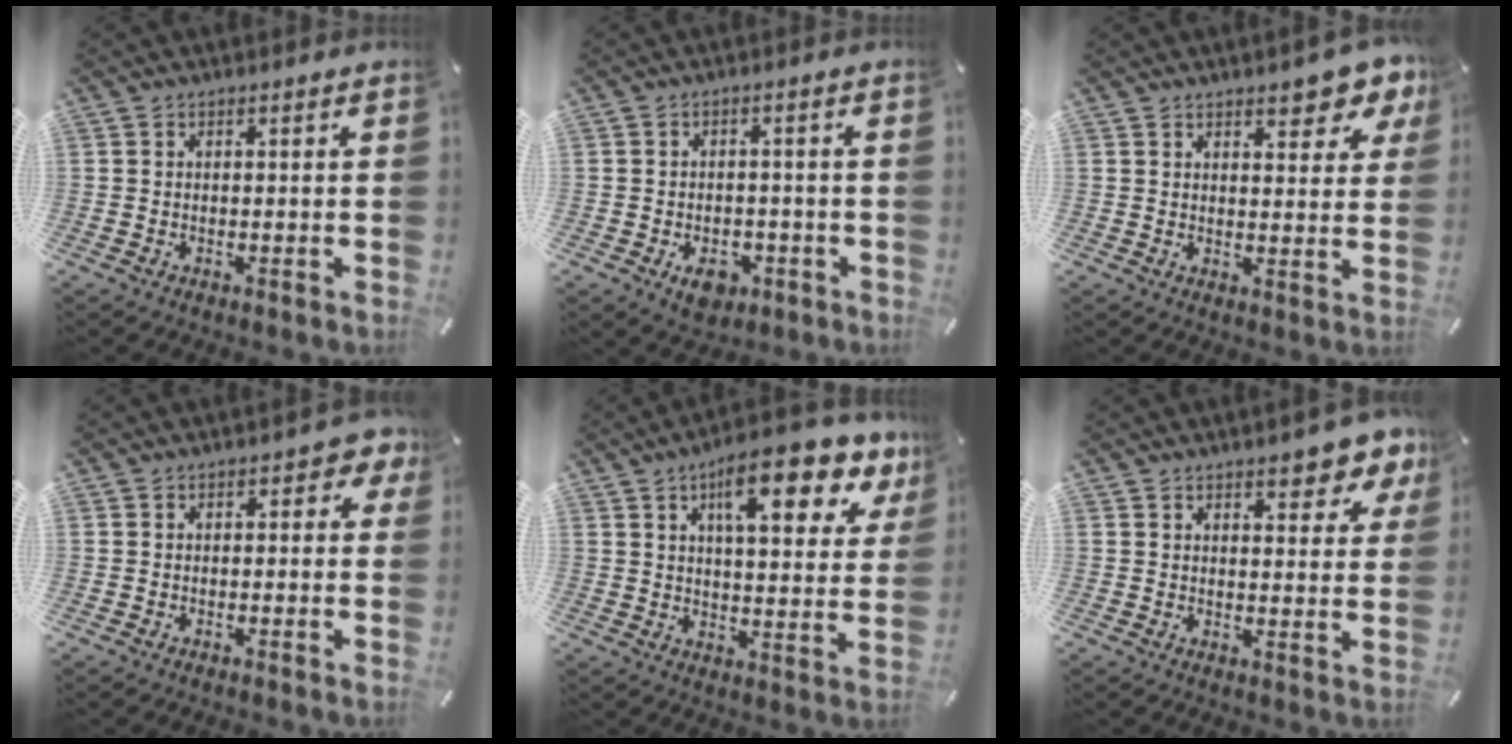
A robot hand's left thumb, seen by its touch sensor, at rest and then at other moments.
{"total": 6.1, "force": [-2.6, 4.3, 3.6], "torque": [-0.049, 0.006, -0.047]}
{"total": 7.5, "force": [5.5, 3.1, 4.1], "torque": [-0.046, -0.033, 0.090]}
{"total": 2.8, "force": [0.6, 1.8, 2.2], "torque": [-0.027, 0.003, 0.006]}
{"total": 16.1, "force": [9.4, 5.9, 11.7], "torque": [-0.166, -0.044, 0.149]}
{"total": 7.2, "force": [5.2, 3.2, 3.9], "torque": [-0.041, -0.031, 0.086]}